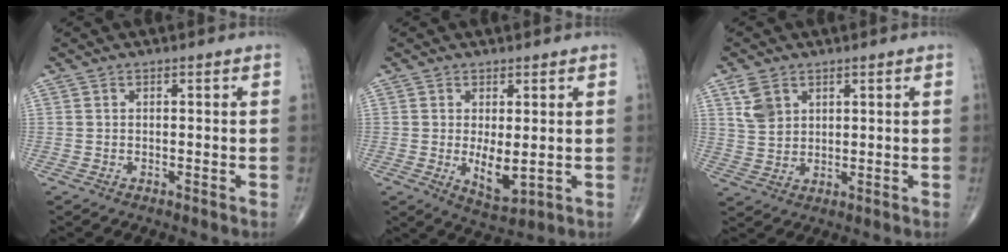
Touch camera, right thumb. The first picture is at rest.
{"total": 5.7, "force": [-0.2, 2.4, 5.1], "torque": [-0.076, -0.017, 0.007]}
{"total": 5.1, "force": [2.7, 3.5, 2.6], "torque": [-0.043, -0.008, 0.061]}